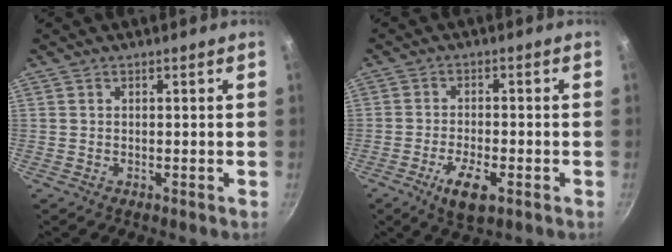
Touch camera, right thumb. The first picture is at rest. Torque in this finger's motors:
{"motor_torque": [0.85, 1.05, 0.51, -0.65, 0.03]}